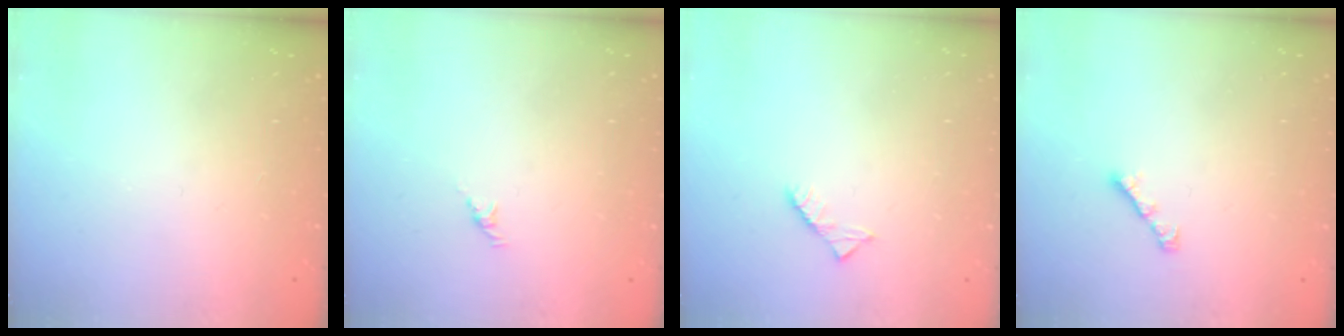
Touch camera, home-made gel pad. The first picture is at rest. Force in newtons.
{"total": 2.1, "press": 2.0, "slide": 0.7}
{"total": 2.6, "press": 2.6, "slide": 0.4}
{"total": 2.6, "press": 2.5, "slide": 0.7}